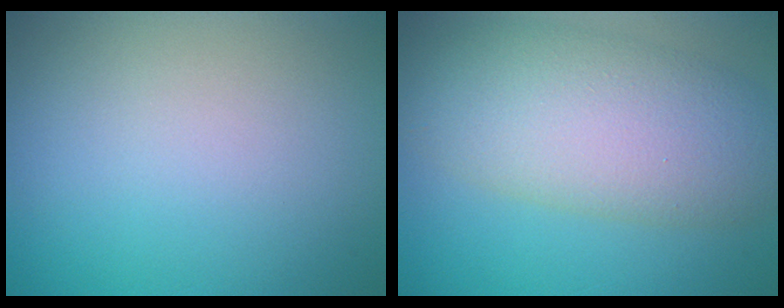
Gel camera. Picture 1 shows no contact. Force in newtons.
{"total": 8.5, "press": 8.5, "slide": 0.3}